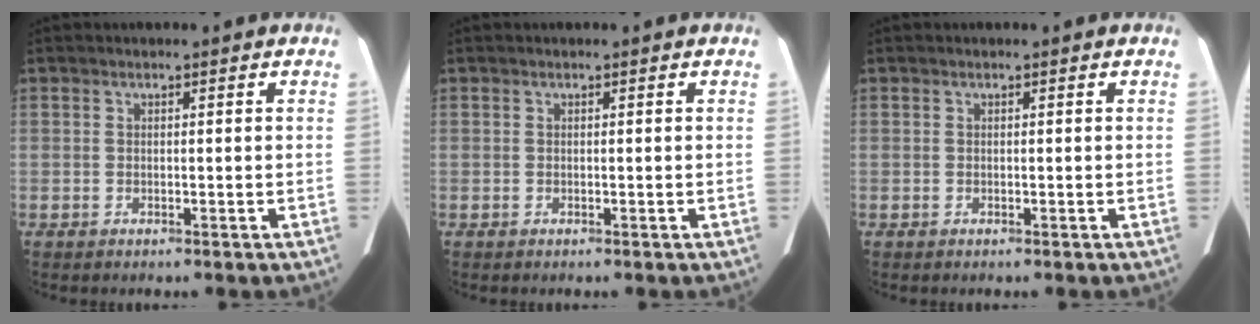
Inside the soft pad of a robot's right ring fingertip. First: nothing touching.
{"total": 0.0}
{"total": 0.0}